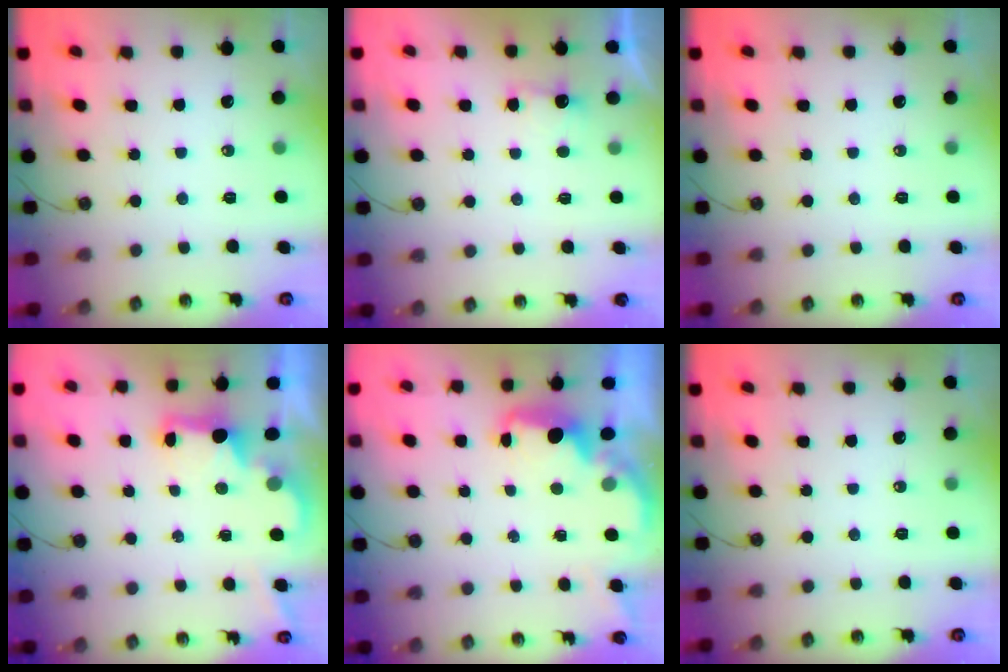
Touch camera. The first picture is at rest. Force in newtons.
{"total": 2.4, "press": 2.3, "slide": 0.8}
{"total": 0.0}
{"total": 2.5, "press": 2.3, "slide": 0.8}
{"total": 2.1, "press": 2.0, "slide": 0.7}
{"total": 0.0}